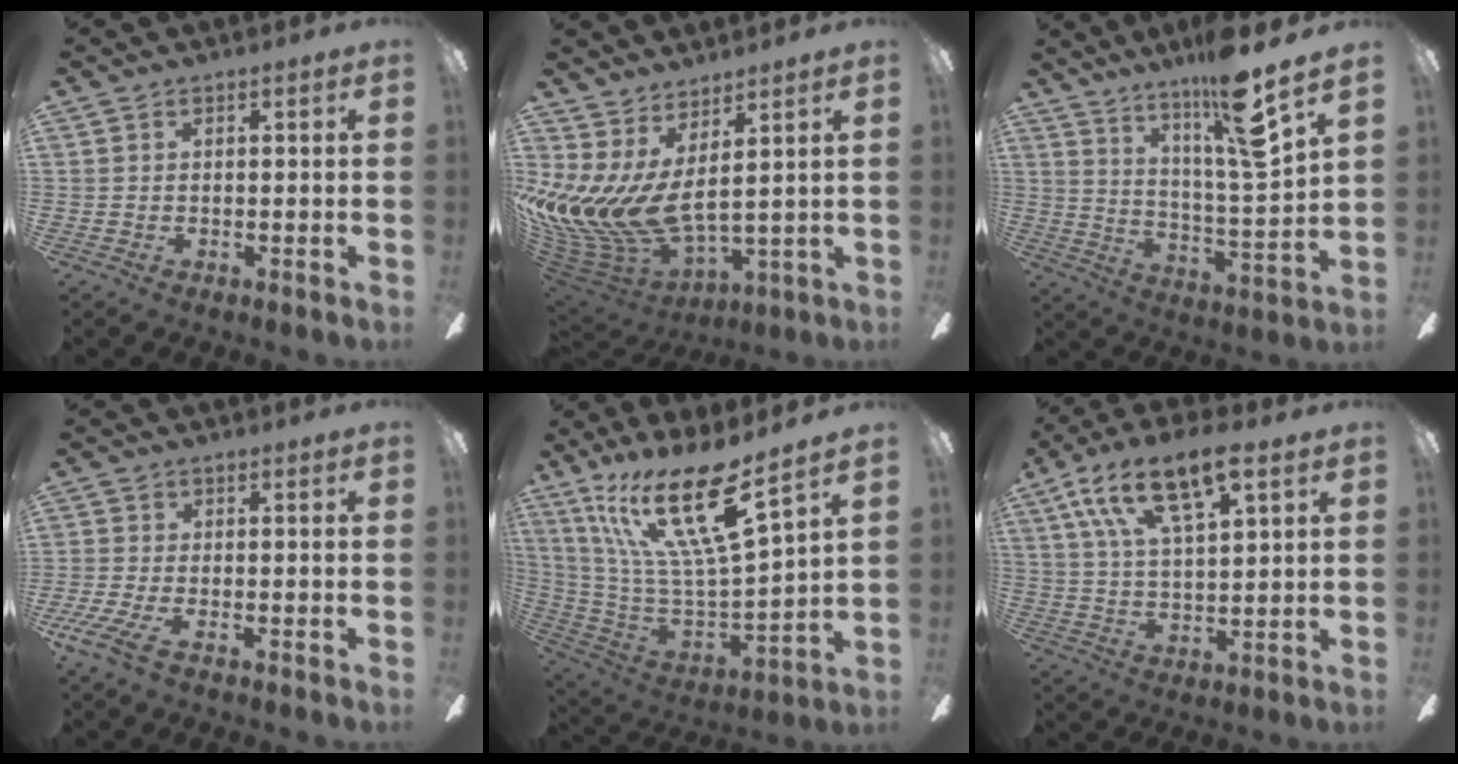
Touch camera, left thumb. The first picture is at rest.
{"total": 11.3, "force": [2.4, 5.5, 9.5], "torque": [-0.235, -0.058, 0.048]}
{"total": 16.8, "force": [11.8, 1.6, 11.8], "torque": [-0.207, -0.066, 0.183]}
{"total": 6.1, "force": [-2.8, 1.6, 5.2], "torque": [-0.114, -0.003, -0.052]}
{"total": 23.2, "force": [14.8, 4.5, 17.2], "torque": [-0.363, -0.097, 0.248]}
{"total": 15.2, "force": [9.5, 5.2, 10.6], "torque": [-0.204, -0.027, 0.166]}